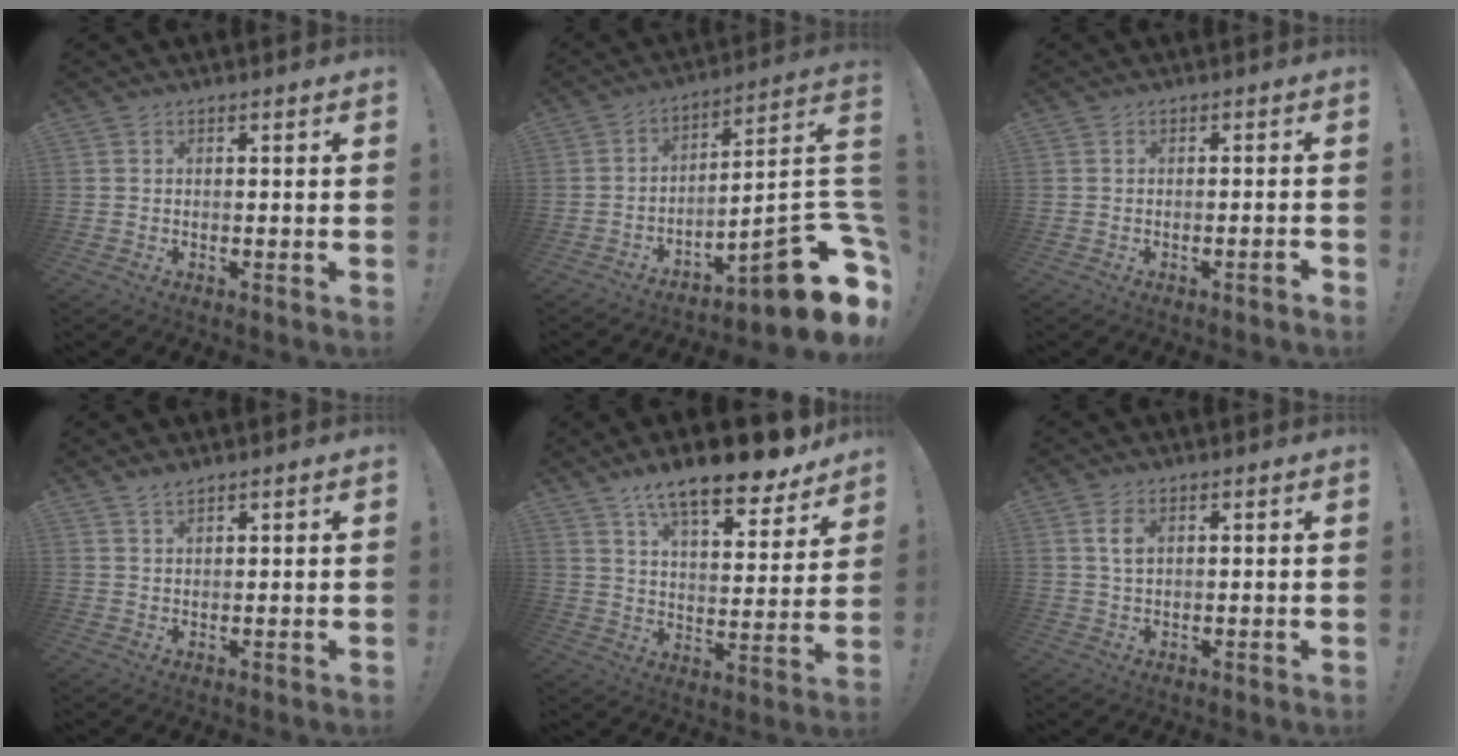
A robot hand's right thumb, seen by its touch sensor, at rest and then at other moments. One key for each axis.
{"total": 14.9, "fx": -8.3, "fy": 3.0, "fz": 12.0, "tx": -0.129, "ty": 0.021, "tz": -0.138}
{"total": 1.4, "fx": -1.1, "fy": -0.1, "fz": 0.8, "tx": -0.010, "ty": 0.000, "tz": -0.018}
{"total": 2.3, "fx": 2.1, "fy": 0.4, "fz": 1.0, "tx": -0.016, "ty": -0.012, "tz": 0.037}
{"total": 16.0, "fx": 12.0, "fy": 4.1, "fz": 9.8, "tx": -0.153, "ty": -0.091, "tz": 0.198}
{"total": 3.6, "fx": 1.4, "fy": 1.8, "fz": 2.8, "tx": -0.045, "ty": -0.002, "tz": 0.022}